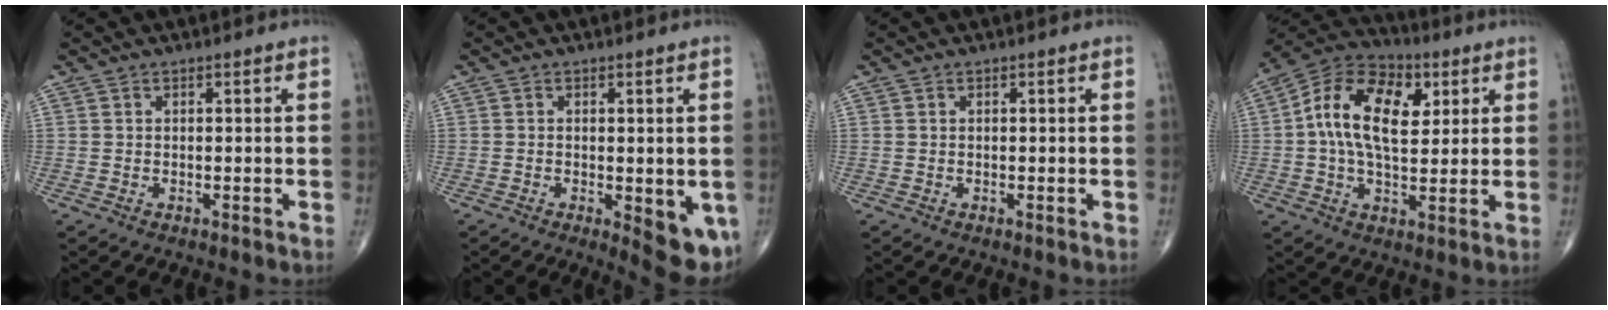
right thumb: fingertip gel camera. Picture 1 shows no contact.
{"total": 8.0, "force": [-2.2, 3.2, 7.0], "torque": [-0.074, -0.014, -0.024]}
{"total": 0.0}
{"total": 16.0, "force": [3.4, 9.4, 12.5], "torque": [-0.201, 0.010, 0.049]}